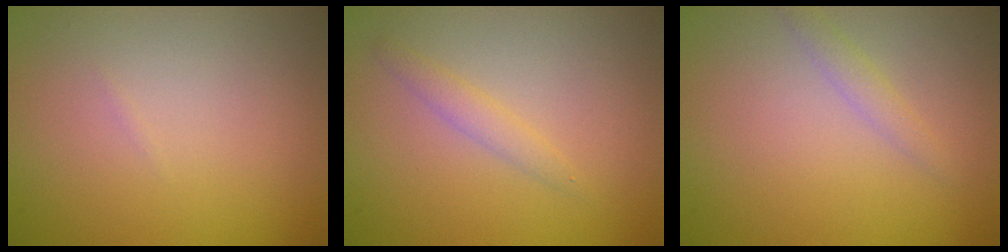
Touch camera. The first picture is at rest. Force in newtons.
{"total": 1.3, "press": 1.3, "slide": 0.0}
{"total": 1.3, "press": 1.3, "slide": 0.1}